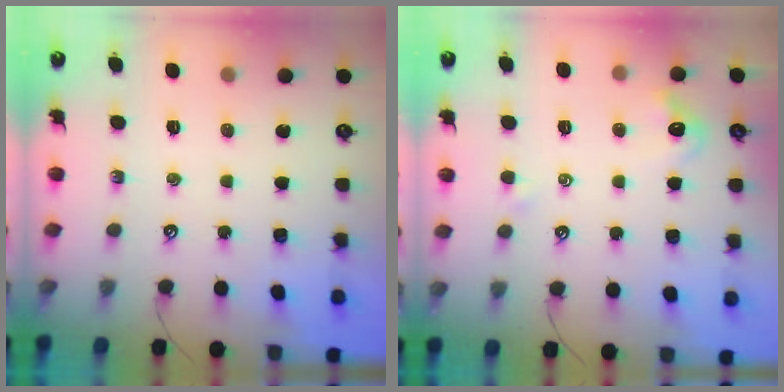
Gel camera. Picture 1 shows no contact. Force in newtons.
{"total": 0.8, "press": 0.2, "slide": 0.7}